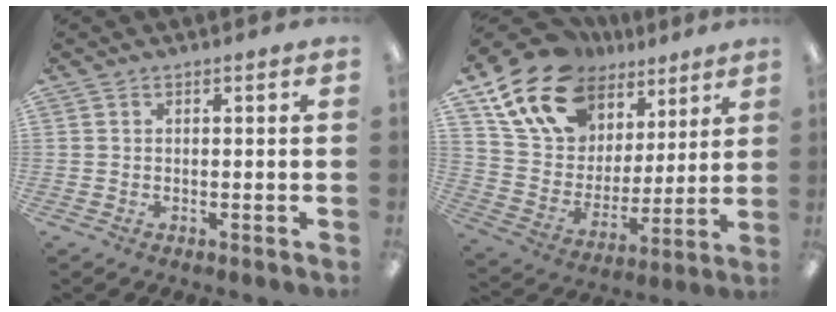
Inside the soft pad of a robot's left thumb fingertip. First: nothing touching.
{"total": 18.7, "force": [12.6, 11.6, 7.3], "torque": [-0.151, -0.066, 0.236]}